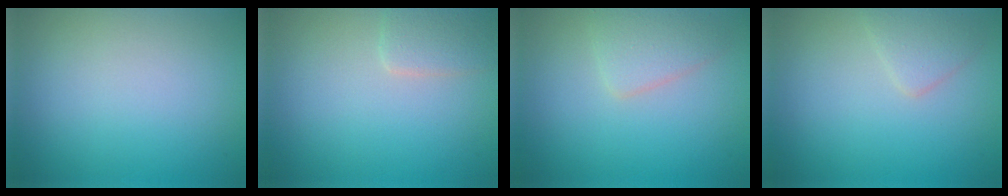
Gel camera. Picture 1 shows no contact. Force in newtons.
{"total": 2.1, "press": 2.1, "slide": 0.1}
{"total": 2.4, "press": 2.4, "slide": 0.1}
{"total": 1.9, "press": 1.9, "slide": 0.0}